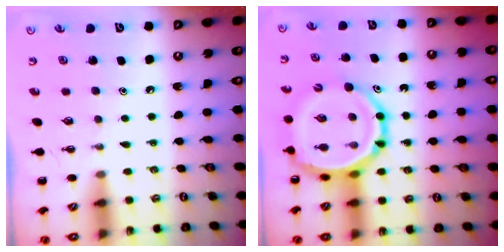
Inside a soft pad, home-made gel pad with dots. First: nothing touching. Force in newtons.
{"total": 14.9, "press": 14.3, "slide": 4.0}